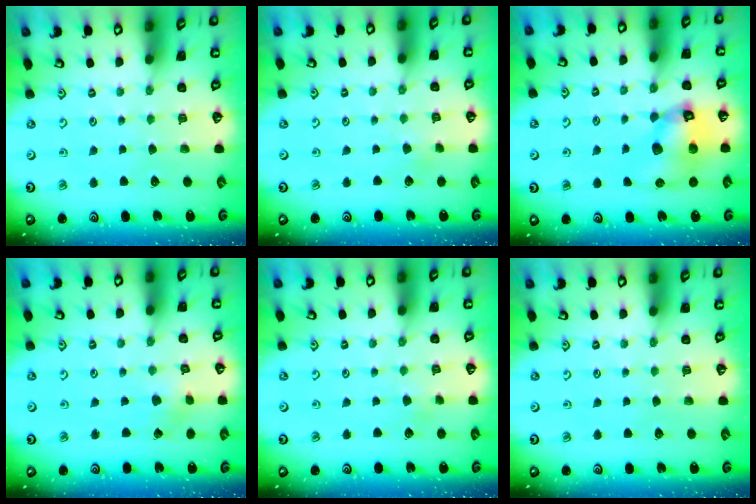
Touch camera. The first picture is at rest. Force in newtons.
{"total": 1.7, "press": 1.7, "slide": 0.1}
{"total": 12.3, "press": 12.2, "slide": 1.6}
{"total": 1.8, "press": 1.8, "slide": 0.3}
{"total": 1.7, "press": 1.7, "slide": 0.1}
{"total": 0.0}